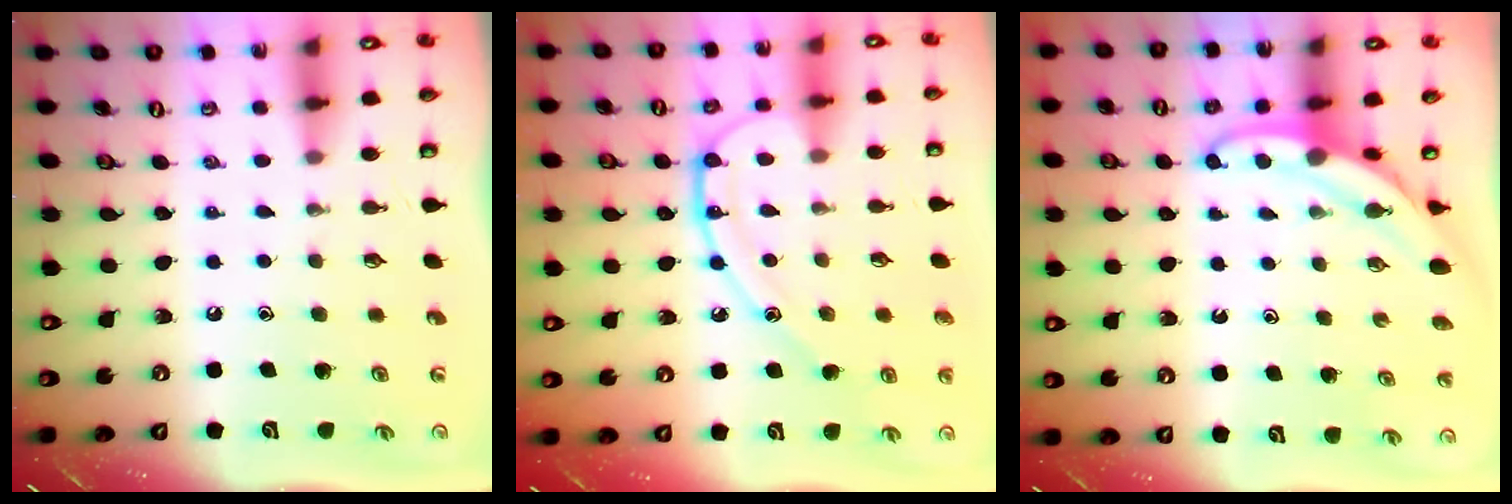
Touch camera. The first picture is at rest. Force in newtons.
{"total": 11.5, "press": 11.5, "slide": 0.4}
{"total": 5.1, "press": 5.0, "slide": 0.4}